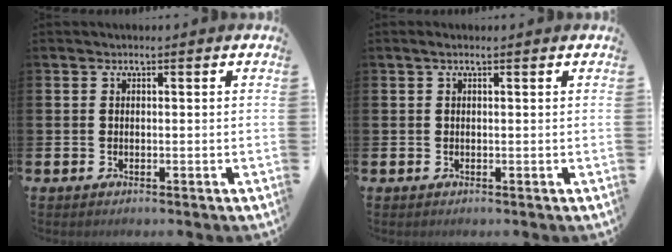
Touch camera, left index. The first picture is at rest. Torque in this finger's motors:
{"motor_torque": [0.29, -0.07, 0.14, 0.00]}